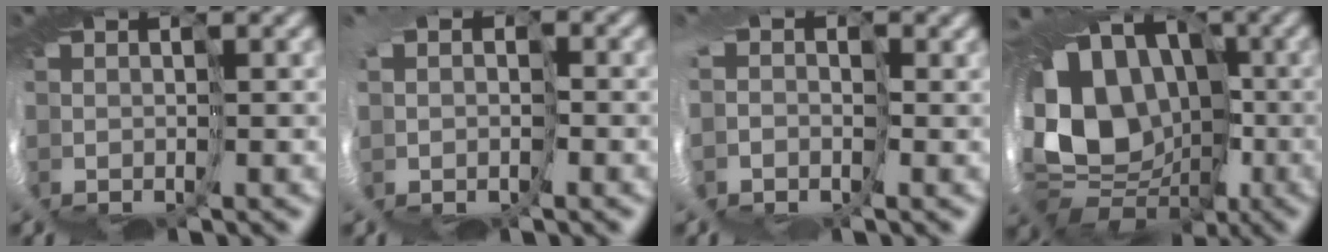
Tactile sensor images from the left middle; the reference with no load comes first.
{"total": 3.2, "force": [-0.2, 2.8, 1.5], "torque": [-0.033, -0.012, -0.002]}
{"total": 3.8, "force": [-1.5, 3.3, 1.2], "torque": [-0.029, -0.006, -0.039]}
{"total": 9.0, "force": [0.7, 7.8, 4.5], "torque": [-0.095, -0.013, 0.000]}